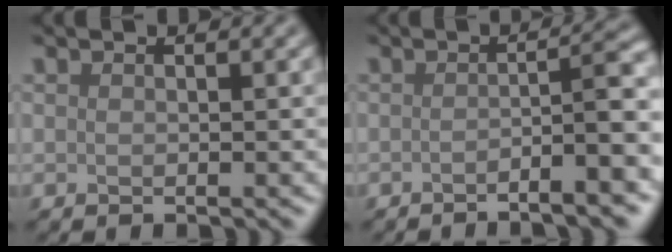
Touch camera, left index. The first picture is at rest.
{"total": 5.8, "force": [-2.4, 0.7, 5.3], "torque": [-0.052, 0.019, -0.050]}